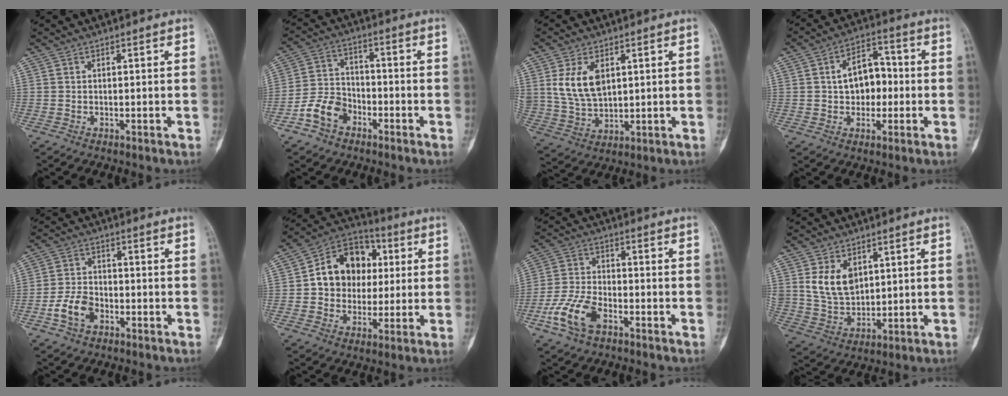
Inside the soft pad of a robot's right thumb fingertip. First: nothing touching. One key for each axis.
{"total": 8.2, "fx": -4.3, "fy": 5.8, "fz": 3.8, "tx": -0.058, "ty": 0.035, "tz": -0.086}
{"total": 9.6, "fx": 3.0, "fy": 5.9, "fz": 6.9, "tx": -0.124, "ty": -0.011, "tz": 0.072}
{"total": 9.5, "fx": 0.0, "fy": 6.5, "fz": 6.9, "tx": -0.071, "ty": 0.027, "tz": -0.007}
{"total": 6.7, "fx": -2.9, "fy": 4.4, "fz": 4.2, "tx": -0.074, "ty": 0.020, "tz": -0.057}
{"total": 15.4, "fx": 2.1, "fy": 12.5, "fz": 8.7, "tx": -0.089, "ty": 0.015, "tz": 0.029}
{"total": 9.9, "fx": -4.8, "fy": 5.3, "fz": 6.8, "tx": -0.147, "ty": 0.020, "tz": -0.094}
{"total": 9.1, "fx": 3.3, "fy": 6.3, "fz": 5.7, "tx": -0.085, "ty": -0.019, "tz": 0.079}